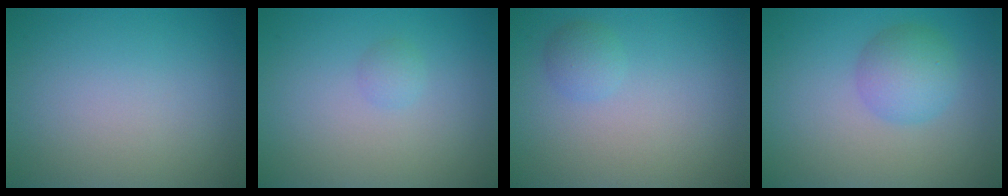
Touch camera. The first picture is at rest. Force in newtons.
{"total": 0.8, "press": 0.8, "slide": 0.0}
{"total": 1.3, "press": 1.3, "slide": 0.0}
{"total": 3.4, "press": 3.4, "slide": 0.1}